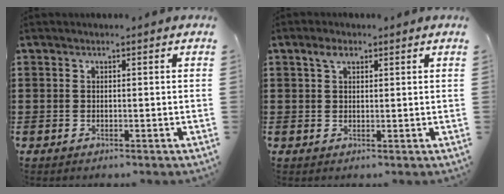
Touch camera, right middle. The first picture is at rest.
{"total": 2.4, "force": [1.5, 1.2, 1.5], "torque": [-0.033, 0.005, 0.027]}